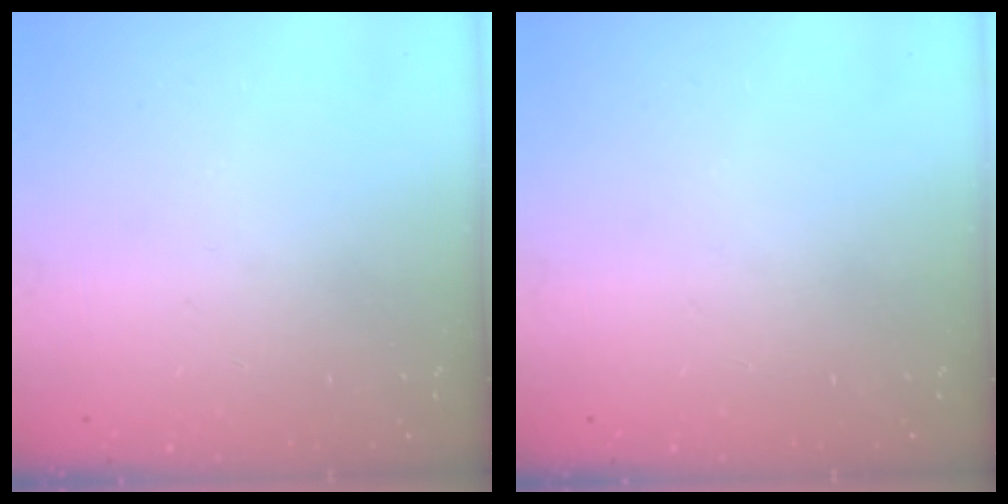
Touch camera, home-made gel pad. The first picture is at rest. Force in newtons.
{"total": 0.0}